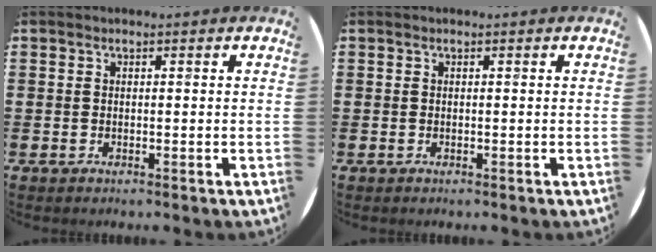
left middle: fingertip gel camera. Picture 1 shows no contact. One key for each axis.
{"total": 0.0}